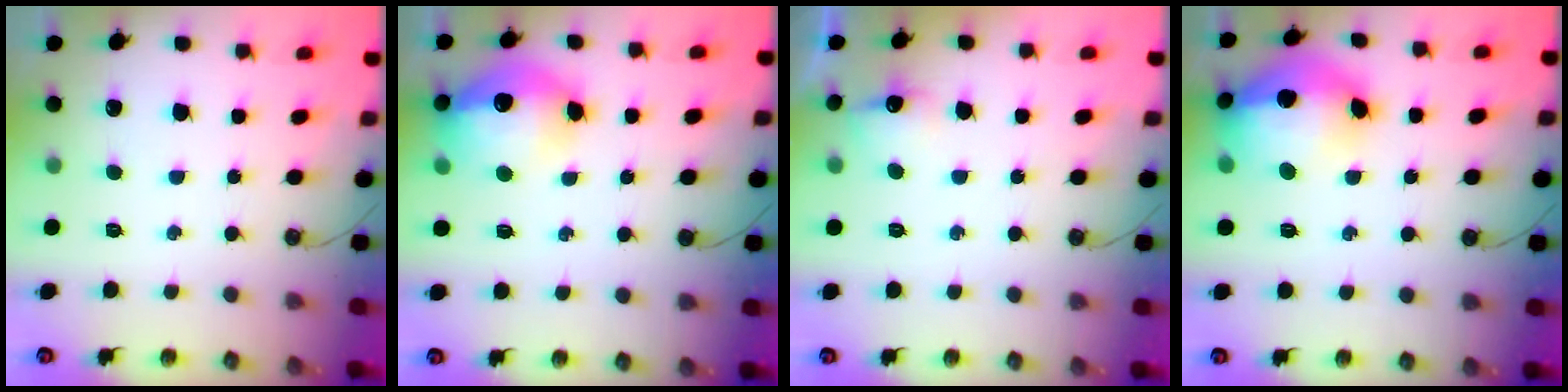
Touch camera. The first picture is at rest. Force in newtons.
{"total": 15.2, "press": 15.1, "slide": 1.6}
{"total": 7.4, "press": 7.3, "slide": 0.9}
{"total": 19.0, "press": 18.9, "slide": 1.7}